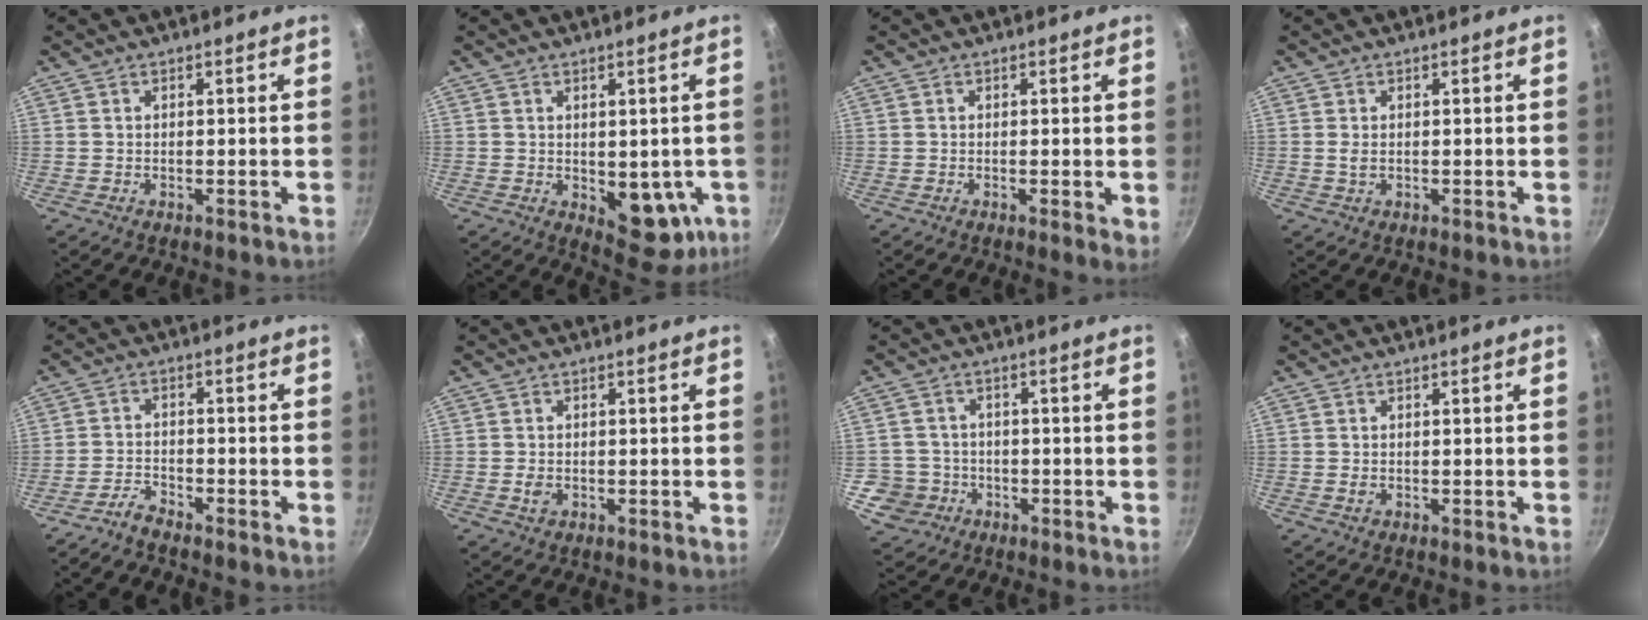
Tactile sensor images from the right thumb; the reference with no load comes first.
{"total": 10.3, "force": [-1.6, 5.7, 8.5], "torque": [-0.064, -0.008, -0.008]}
{"total": 2.2, "force": [-0.1, 0.5, 2.1], "torque": [-0.029, -0.008, -0.004]}
{"total": 1.1, "force": [0.1, 0.6, 0.9], "torque": [-0.019, 0.000, 0.002]}
{"total": 2.9, "force": [-2.7, 0.5, 0.8], "torque": [-0.020, 0.023, -0.059]}
{"total": 1.6, "force": [-0.4, 1.2, 1.0], "torque": [-0.019, 0.000, -0.007]}
{"total": 6.1, "force": [-2.0, 5.7, 0.7], "torque": [0.011, 0.028, -0.033]}
{"total": 0.6, "force": [-0.1, 0.4, 0.4], "torque": [-0.006, 0.001, -0.001]}